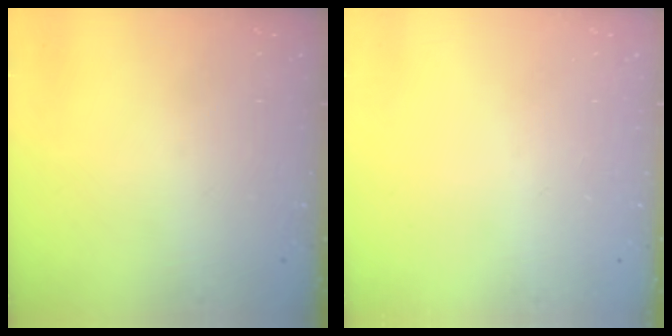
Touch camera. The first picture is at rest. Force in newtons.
{"total": 0.0}